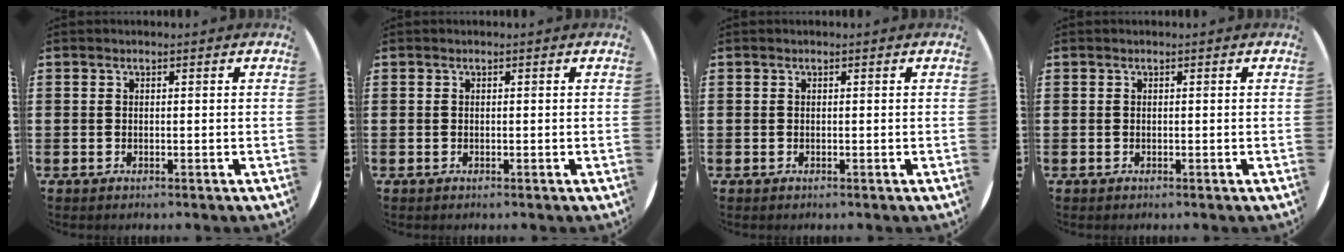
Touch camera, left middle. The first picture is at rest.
{"total": 0.0}
{"total": 0.0}
{"total": 0.0}